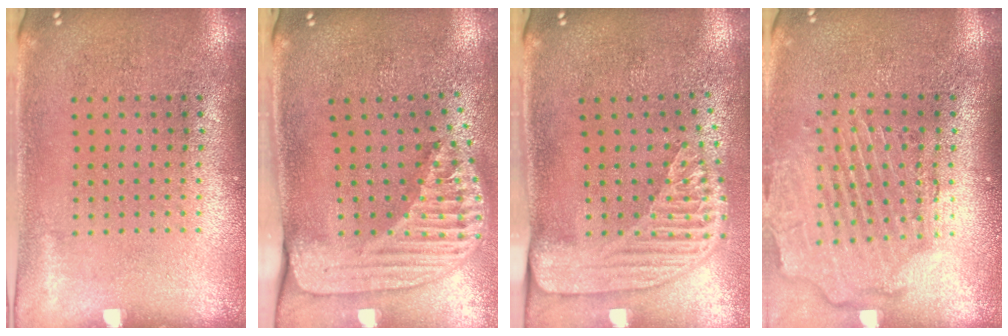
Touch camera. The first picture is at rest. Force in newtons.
{"total": 2.5, "press": 1.8, "slide": 1.7}
{"total": 2.3, "press": 1.8, "slide": 1.5}
{"total": 2.6, "press": 2.2, "slide": 1.4}